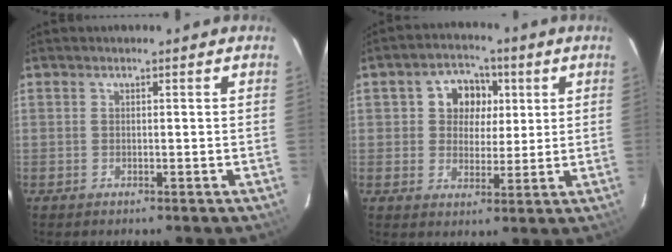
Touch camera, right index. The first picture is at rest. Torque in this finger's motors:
{"motor_torque": [0.19, -0.01, 0.15, 0.06]}